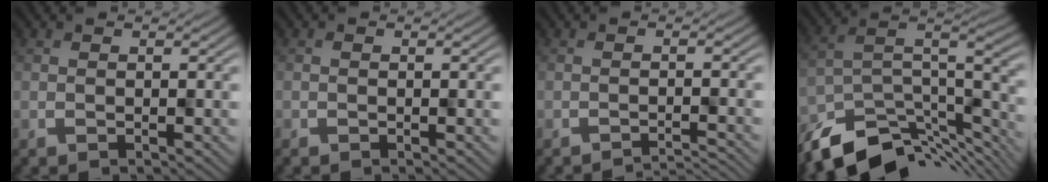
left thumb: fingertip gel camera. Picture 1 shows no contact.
{"total": 0.0}
{"total": 2.7, "force": [-2.4, 0.2, 1.3], "torque": [-0.017, 0.008, -0.034]}
{"total": 10.3, "force": [-6.1, 5.2, 6.6], "torque": [-0.140, -0.022, -0.089]}